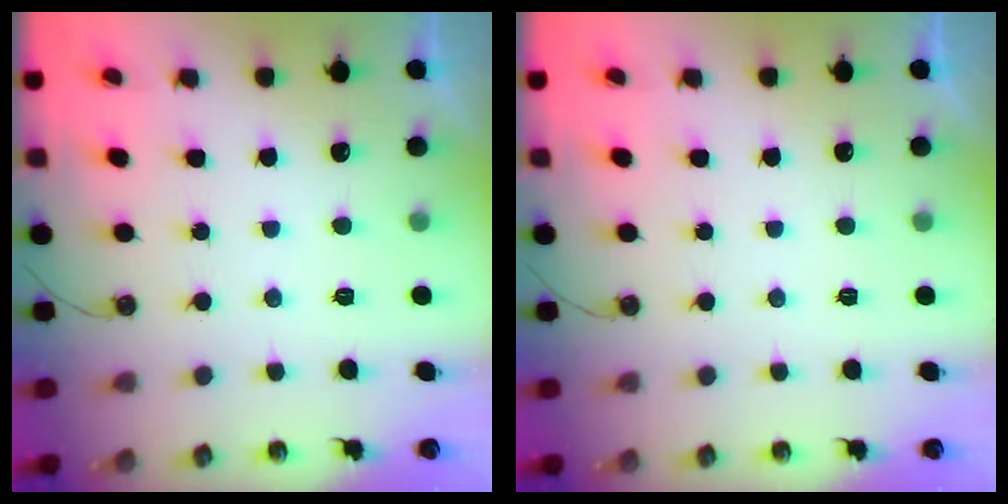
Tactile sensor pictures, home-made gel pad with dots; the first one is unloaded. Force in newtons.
{"total": 0.0}